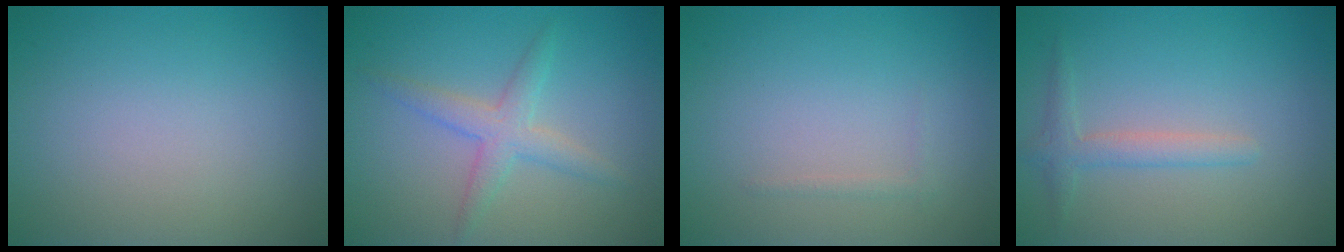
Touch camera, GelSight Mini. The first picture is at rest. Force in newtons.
{"total": 2.7, "press": 2.7, "slide": 0.1}
{"total": 0.5, "press": 0.5, "slide": 0.0}
{"total": 1.9, "press": 1.9, "slide": 0.0}